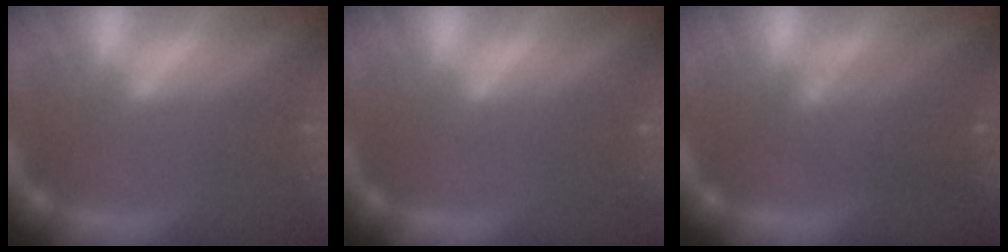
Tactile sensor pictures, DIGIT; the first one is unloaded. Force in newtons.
{"total": 0.0}
{"total": 4.6}